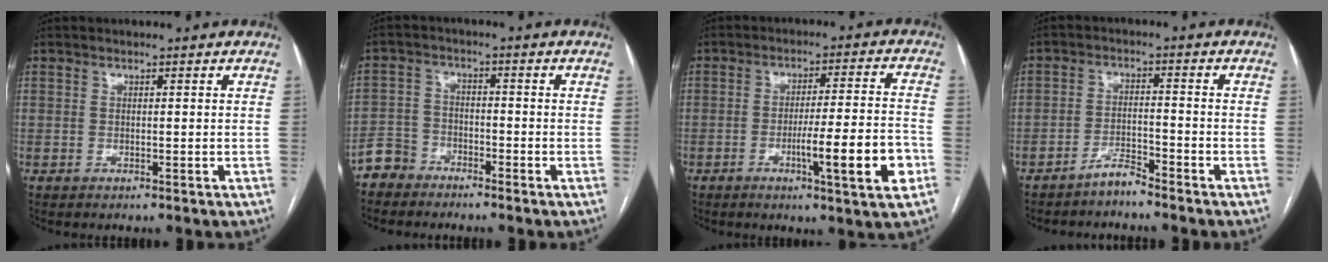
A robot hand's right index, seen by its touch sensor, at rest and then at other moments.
{"total": 4.2, "force": [-3.6, 2.2, -0.2], "torque": [0.006, 0.003, -0.077]}
{"total": 11.4, "force": [-4.2, 0.0, 10.6], "torque": [-0.163, -0.006, -0.063]}
{"total": 3.1, "force": [-3.0, 0.3, 1.0], "torque": [-0.014, -0.006, -0.057]}